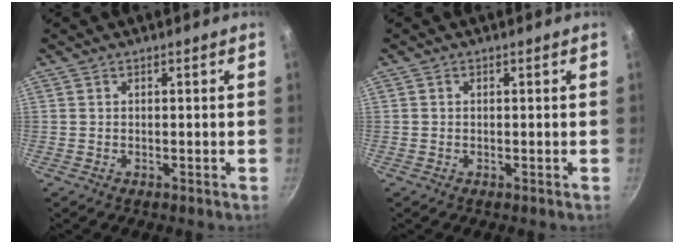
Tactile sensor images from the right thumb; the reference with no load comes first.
{"total": 0.0}